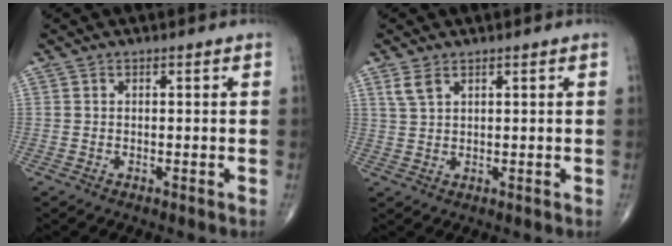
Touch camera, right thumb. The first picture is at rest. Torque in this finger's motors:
{"motor_torque": [-0.25, 0.21, 0.06, 0.05, 0.00]}